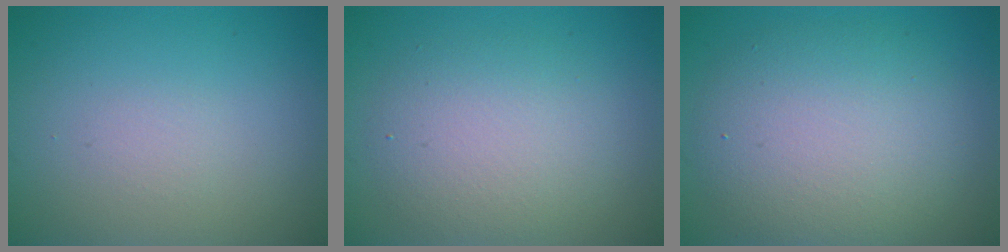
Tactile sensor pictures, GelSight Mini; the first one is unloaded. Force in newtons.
{"total": 4.5, "press": 4.5, "slide": 0.5}
{"total": 7.2, "press": 7.2, "slide": 0.5}